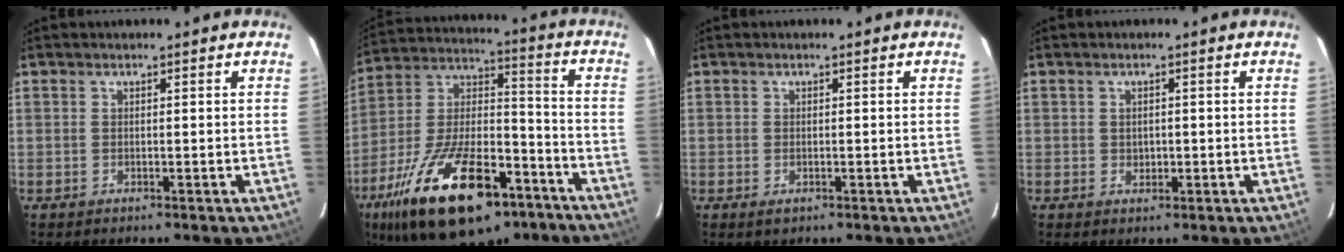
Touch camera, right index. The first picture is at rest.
{"total": 28.6, "force": [-16.5, 12.4, 19.7], "torque": [-0.371, -0.008, -0.260]}
{"total": 1.1, "force": [-0.5, 0.8, 0.7], "torque": [-0.012, -0.002, -0.008]}
{"total": 1.6, "force": [-0.1, 1.4, 0.7], "torque": [-0.008, 0.003, 0.000]}